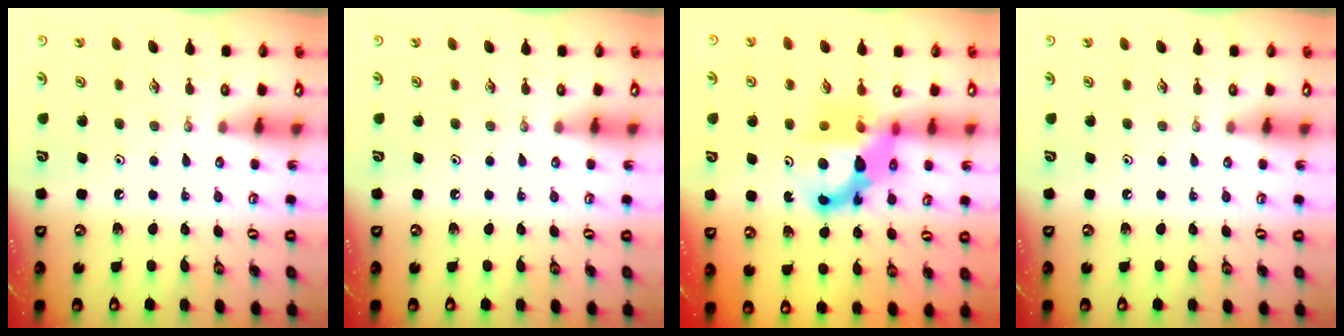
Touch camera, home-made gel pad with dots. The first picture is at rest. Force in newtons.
{"total": 0.0}
{"total": 12.1, "press": 12.1, "slide": 1.3}
{"total": 0.0}